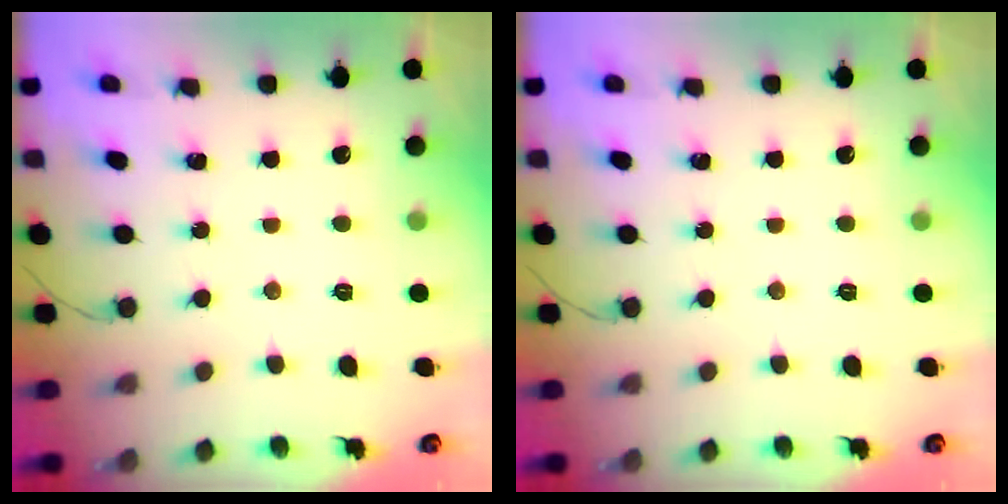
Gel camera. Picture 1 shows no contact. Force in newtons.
{"total": 0.0}